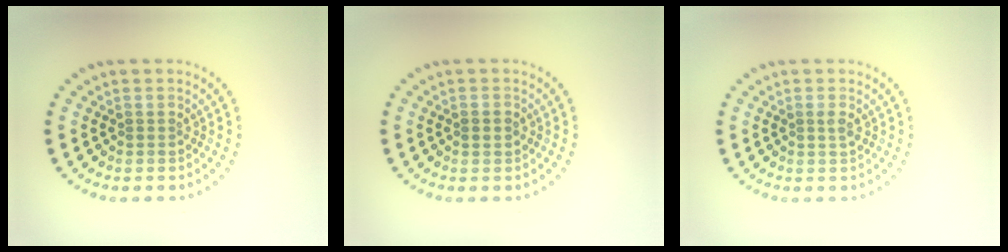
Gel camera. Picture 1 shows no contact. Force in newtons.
{"total": 1.5, "press": 1.5, "slide": 0.0}
{"total": 0.8, "press": 0.8, "slide": 0.2}